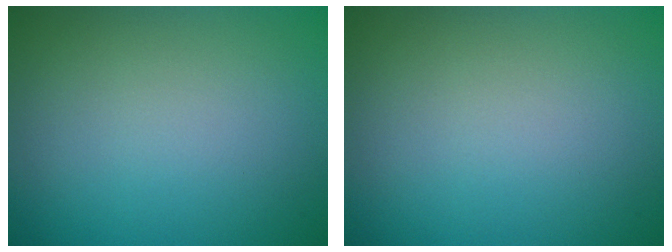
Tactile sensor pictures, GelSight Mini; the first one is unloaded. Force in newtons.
{"total": 0.0}